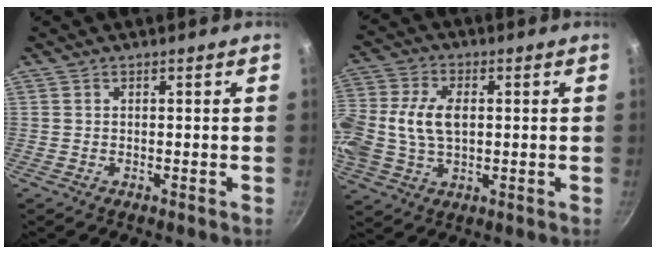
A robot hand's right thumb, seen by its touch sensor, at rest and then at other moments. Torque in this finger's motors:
{"motor_torque": [2.02, 2.99, 1.06, -0.90, 0.44]}